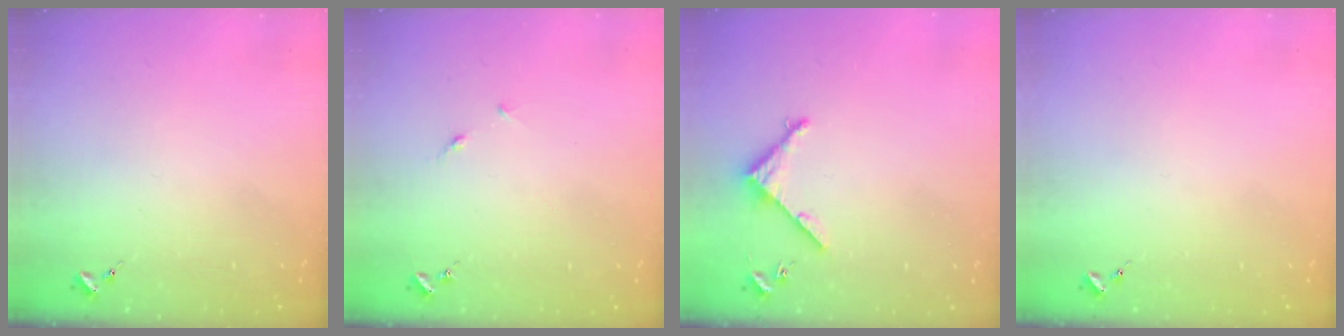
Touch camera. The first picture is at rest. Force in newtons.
{"total": 3.4, "press": 3.4, "slide": 0.4}
{"total": 3.6, "press": 3.6, "slide": 0.3}
{"total": 0.0}